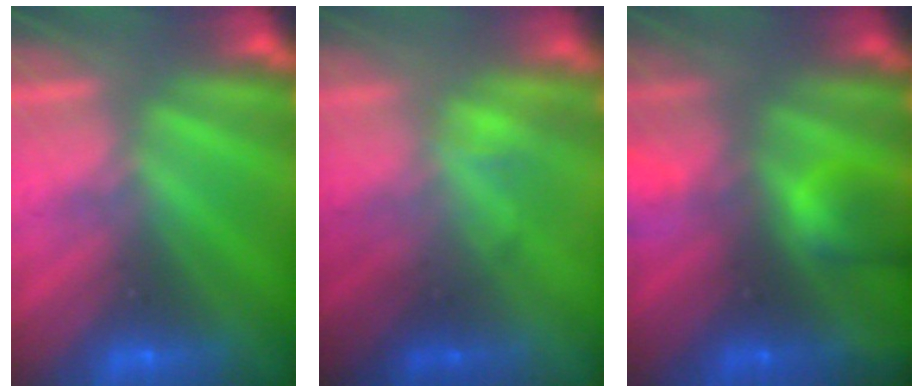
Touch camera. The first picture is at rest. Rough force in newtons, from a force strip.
{"total": 1.8}
{"total": 8.2}